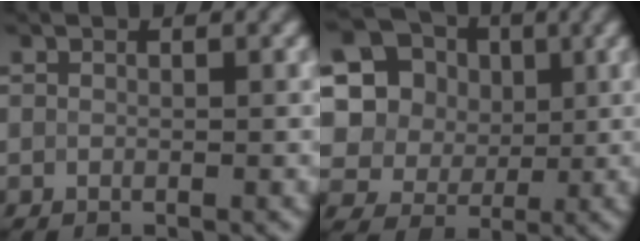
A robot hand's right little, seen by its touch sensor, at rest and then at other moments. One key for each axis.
{"total": 14.6, "fx": 5.0, "fy": 12.2, "fz": 6.2, "tx": -0.174, "ty": 0.045, "tz": 0.078}